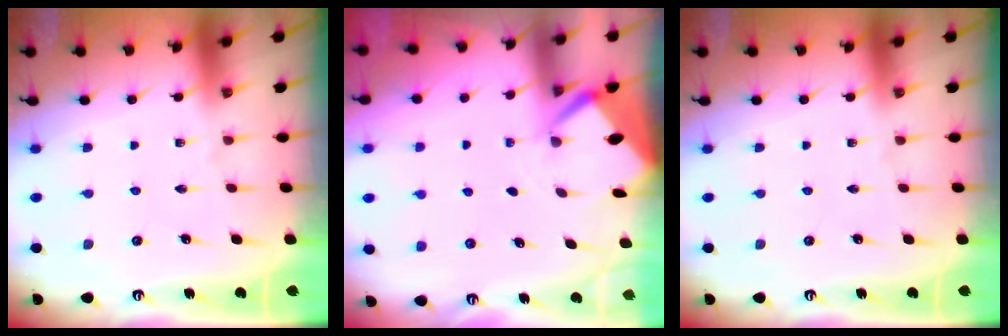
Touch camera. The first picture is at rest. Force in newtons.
{"total": 2.6, "press": 2.6, "slide": 0.3}
{"total": 0.0}